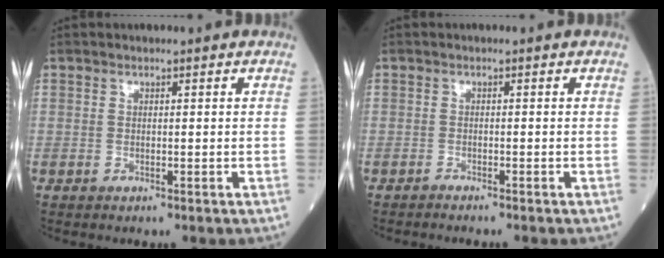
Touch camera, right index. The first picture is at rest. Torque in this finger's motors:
{"motor_torque": [0.03, 0.02, 0.04, -0.01]}